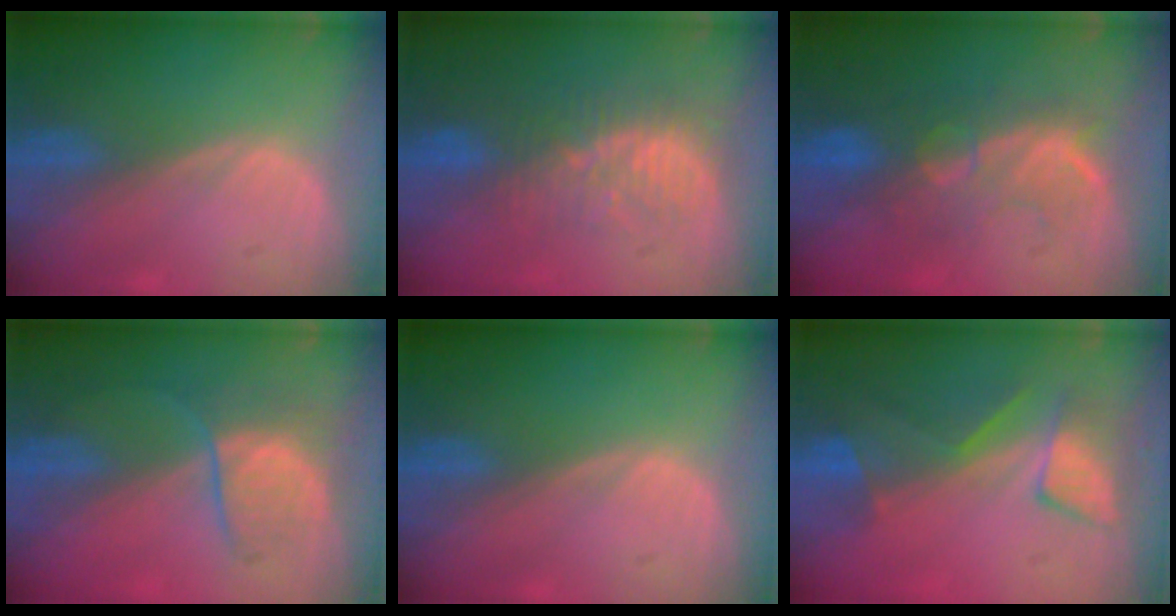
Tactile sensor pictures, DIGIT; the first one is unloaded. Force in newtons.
{"total": 8.0, "press": 7.5, "slide": 2.5}
{"total": 8.8, "press": 8.4, "slide": 2.7}
{"total": 6.3, "press": 6.0, "slide": 2.0}
{"total": 0.0}
{"total": 7.5, "press": 6.9, "slide": 3.0}